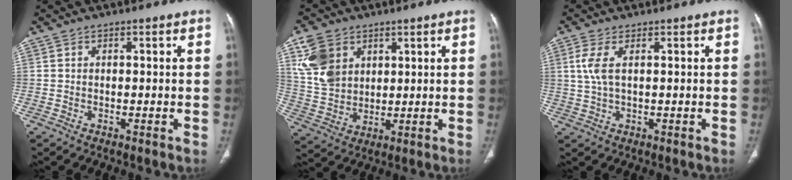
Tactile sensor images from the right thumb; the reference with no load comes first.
{"total": 10.9, "force": [4.7, 8.0, 5.7], "torque": [-0.101, -0.016, 0.105]}
{"total": 4.2, "force": [1.2, 1.6, 3.8], "torque": [-0.106, 0.006, 0.030]}